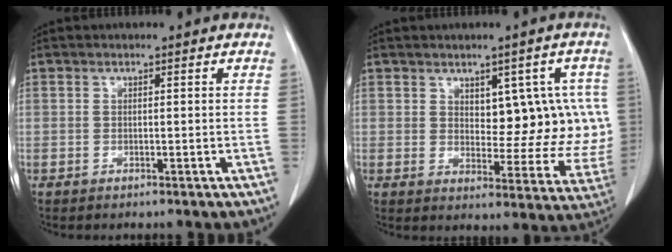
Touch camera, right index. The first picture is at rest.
{"total": 10.1, "force": [2.6, 5.7, 8.0], "torque": [-0.076, 0.012, 0.044]}